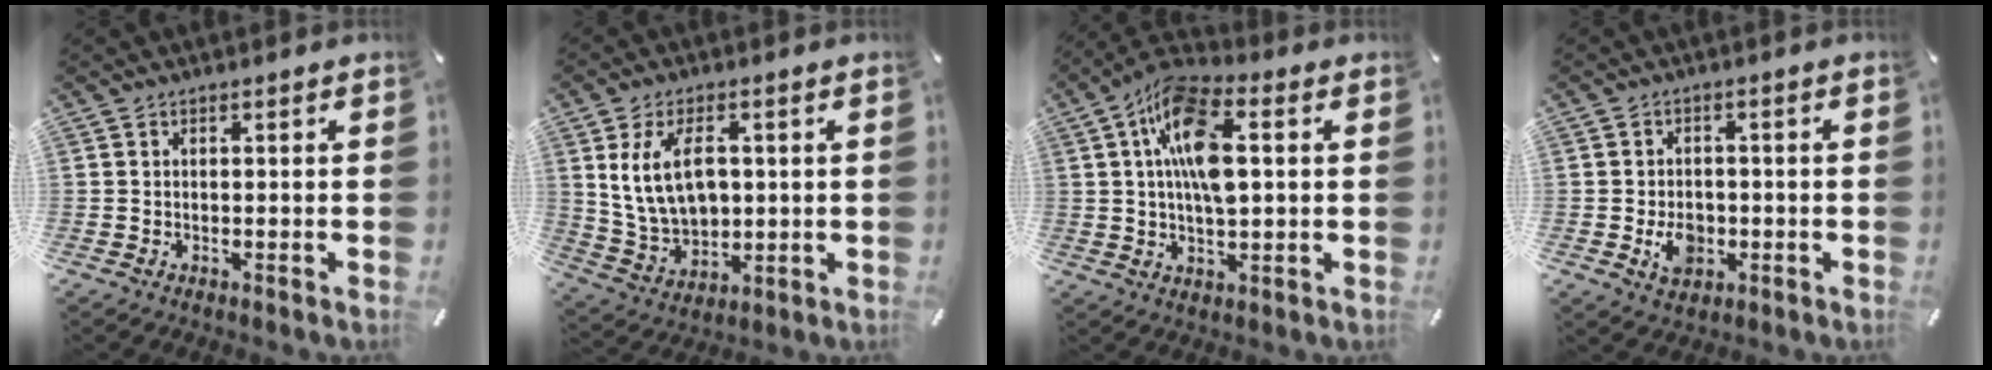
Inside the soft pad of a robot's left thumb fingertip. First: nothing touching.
{"total": 11.5, "force": [2.3, 8.0, 8.0], "torque": [-0.164, 0.003, 0.041]}
{"total": 13.9, "force": [2.8, 6.6, 11.9], "torque": [-0.239, 0.003, 0.047]}
{"total": 6.7, "force": [-1.7, 5.1, 3.9], "torque": [-0.070, -0.001, -0.031]}